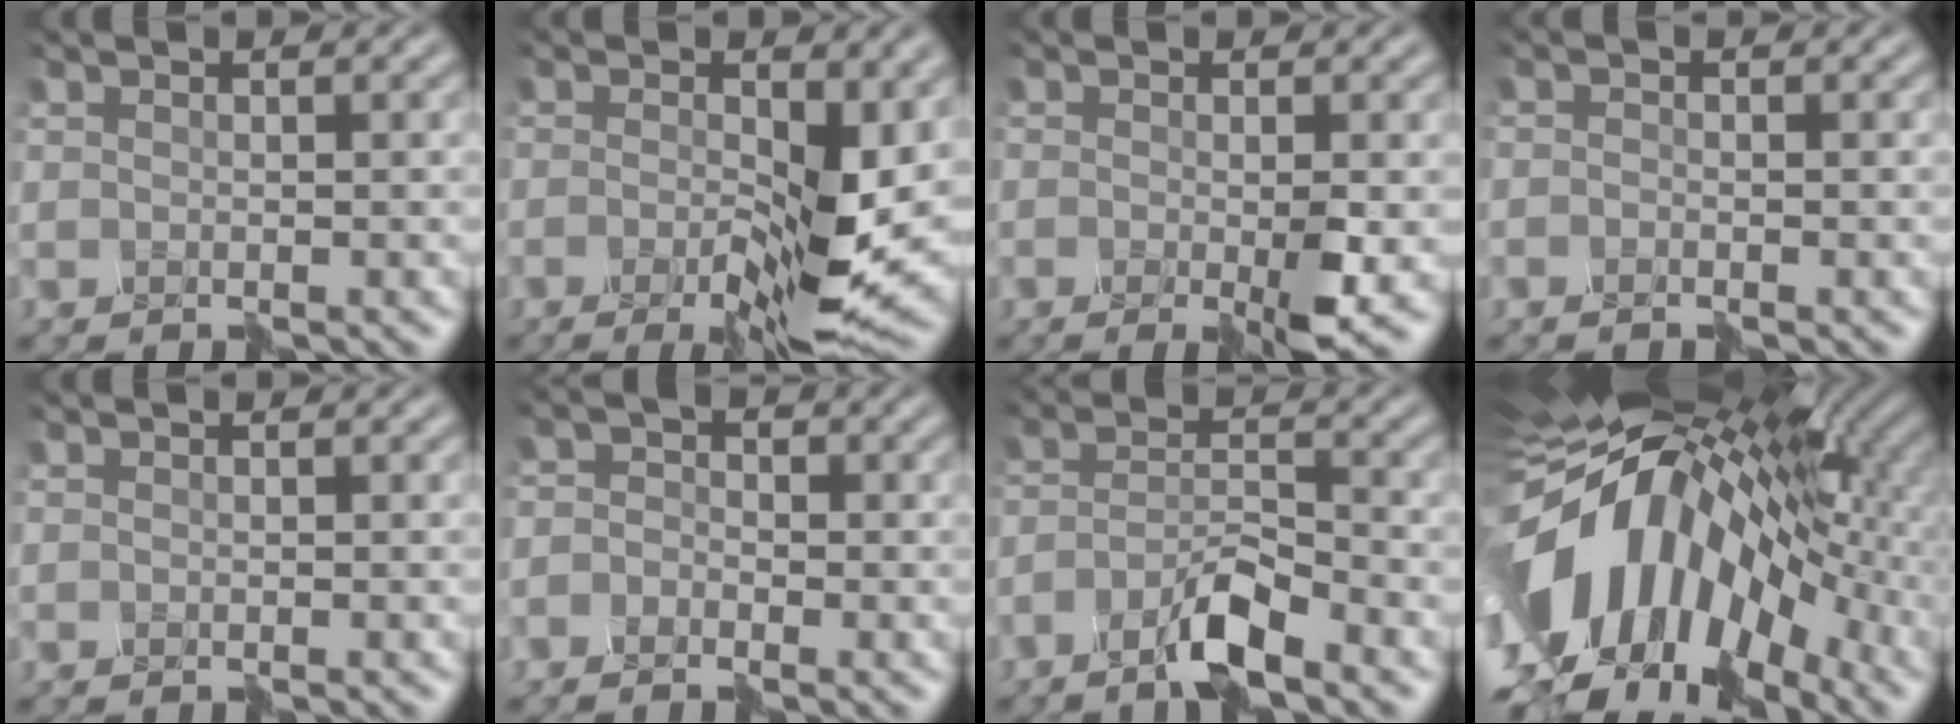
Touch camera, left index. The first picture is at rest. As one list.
[{"total": 10.1, "force": [-2.4, 3.9, 9.0], "torque": [-0.154, 0.000, -0.041]}, {"total": 2.9, "force": [-1.3, -0.1, 2.6], "torque": [-0.053, -0.011, -0.020]}, {"total": 1.4, "force": [-1.4, -0.1, -0.3], "torque": [0.011, 0.000, -0.021]}, {"total": 0.0}, {"total": 3.3, "force": [-2.4, 2.2, -0.1], "torque": [0.015, 0.014, -0.058]}, {"total": 3.8, "force": [-3.6, -0.2, 1.2], "torque": [-0.039, 0.004, -0.072]}, {"total": 15.6, "force": [-3.8, 9.0, 12.2], "torque": [-0.231, -0.003, -0.078]}]